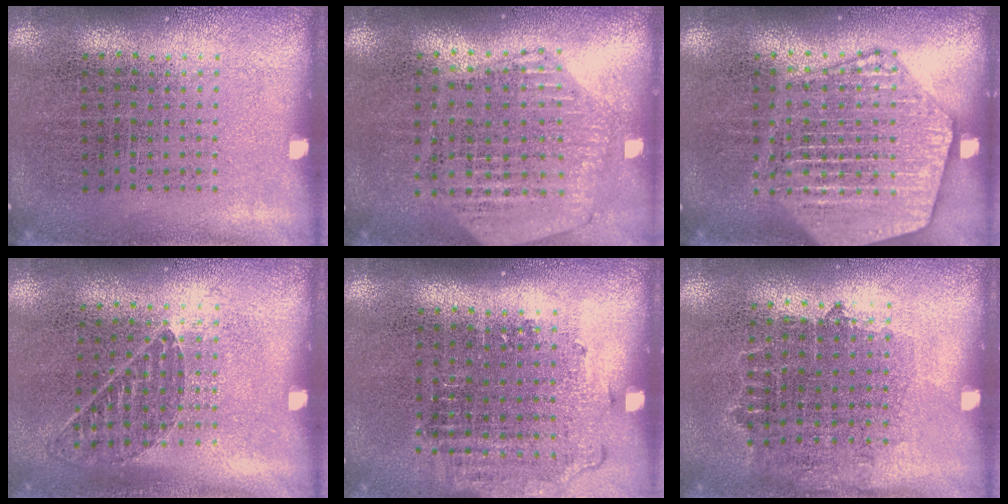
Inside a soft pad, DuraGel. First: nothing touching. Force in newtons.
{"total": 1.2, "press": 1.2, "slide": 0.2}
{"total": 4.0, "press": 3.9, "slide": 0.5}
{"total": 0.8, "press": 0.7, "slide": 0.3}
{"total": 1.3, "press": 1.1, "slide": 0.6}
{"total": 0.8, "press": 0.7, "slide": 0.4}